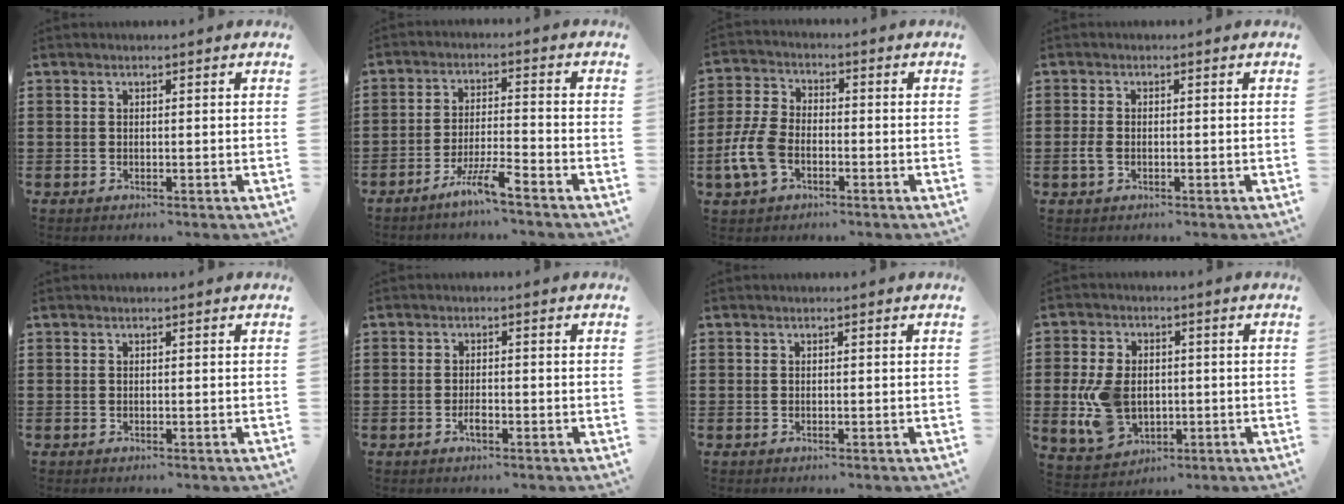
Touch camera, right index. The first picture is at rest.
{"total": 5.8, "force": [-4.7, -0.2, 3.4], "torque": [-0.077, -0.011, -0.091]}
{"total": 6.5, "force": [-2.7, 3.9, 4.5], "torque": [-0.126, -0.003, -0.061]}
{"total": 1.8, "force": [-0.5, 1.1, 1.4], "torque": [-0.042, -0.005, -0.013]}
{"total": 0.0}
{"total": 2.0, "force": [-0.9, 0.8, 1.6], "torque": [-0.032, 0.001, -0.017]}
{"total": 0.0}
{"total": 9.2, "force": [-0.7, 6.4, 6.5], "torque": [-0.161, 0.007, -0.014]}